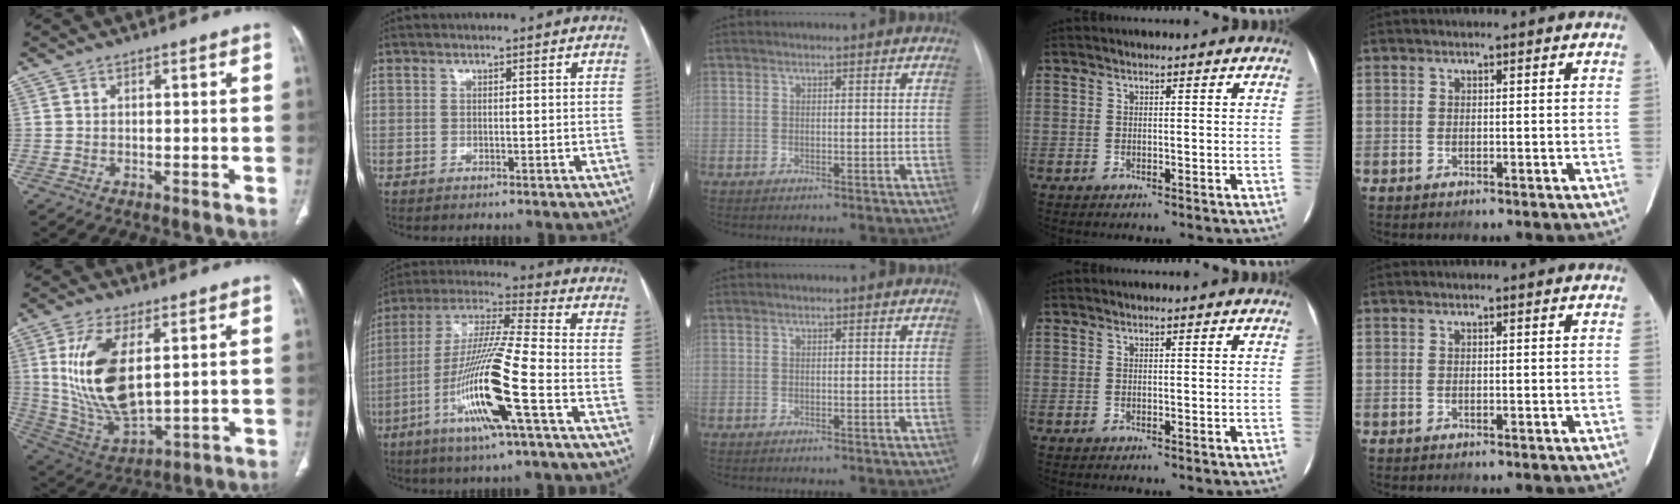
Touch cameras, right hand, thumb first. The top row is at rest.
{"thumb": {"total": 17.5, "force": [4.0, 8.2, 14.9], "torque": [-0.292, -0.024, 0.093]}, "index": {"total": 16.9, "force": [-6.4, -0.2, 15.6], "torque": [-0.315, -0.014, -0.125]}}